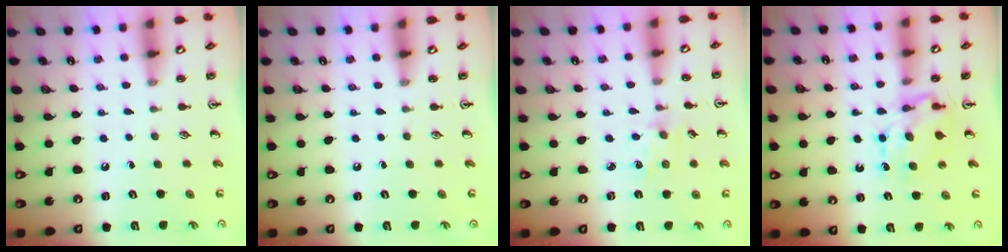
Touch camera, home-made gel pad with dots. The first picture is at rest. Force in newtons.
{"total": 0.0}
{"total": 1.9, "press": 1.8, "slide": 0.3}
{"total": 7.4, "press": 7.4, "slide": 0.6}